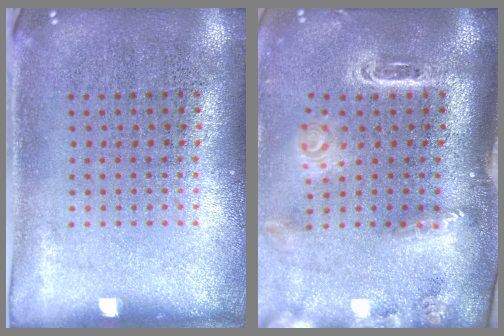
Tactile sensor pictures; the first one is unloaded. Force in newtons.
{"total": 2.9, "press": 2.1, "slide": 2.0}